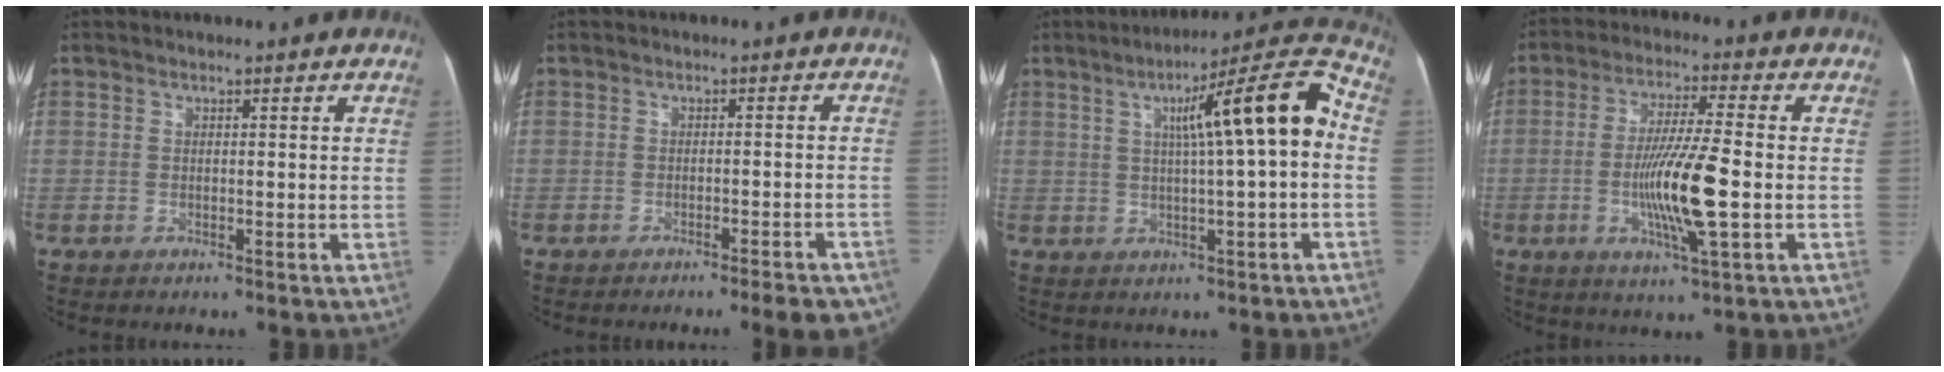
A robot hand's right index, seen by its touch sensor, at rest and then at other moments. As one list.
[{"total": 7.3, "force": [-5.7, 1.2, 4.4], "torque": [-0.035, 0.010, -0.074]}, {"total": 13.6, "force": [1.7, 0.8, 13.5], "torque": [-0.193, 0.038, 0.022]}, {"total": 11.7, "force": [-2.3, 0.6, 11.5], "torque": [-0.218, -0.010, -0.044]}]